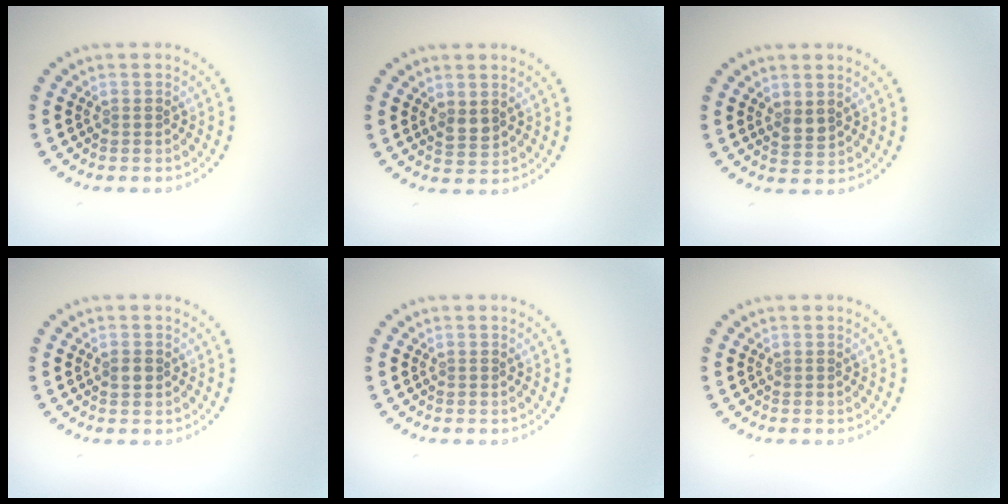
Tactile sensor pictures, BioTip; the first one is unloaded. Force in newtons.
{"total": 1.4, "press": 1.3, "slide": 0.5}
{"total": 1.4, "press": 1.3, "slide": 0.5}
{"total": 1.3, "press": 1.3, "slide": 0.0}
{"total": 0.0}
{"total": 0.0}